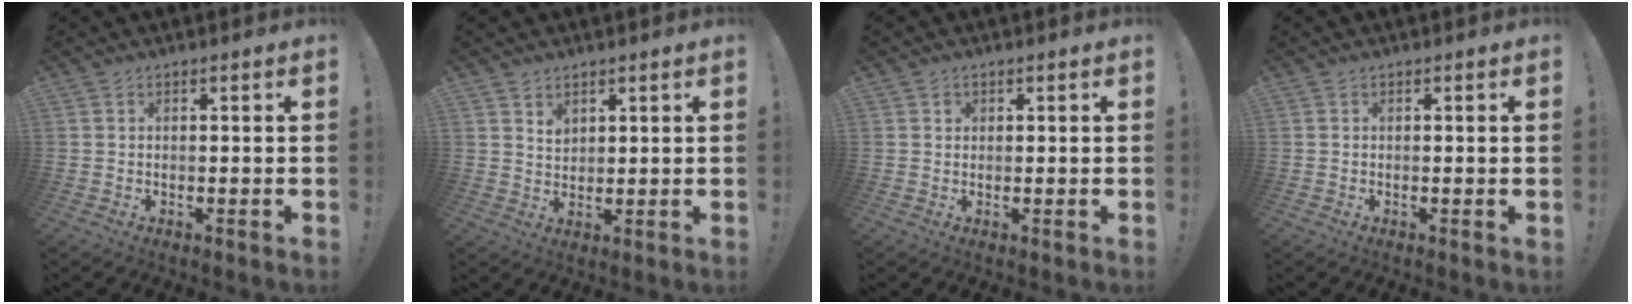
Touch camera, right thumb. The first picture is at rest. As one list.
[{"total": 3.1, "force": [2.3, 2.0, 0.8], "torque": [-0.004, -0.018, 0.041]}, {"total": 1.1, "force": [0.5, 0.9, 0.1], "torque": [0.003, -0.001, 0.008]}, {"total": 0.0}]